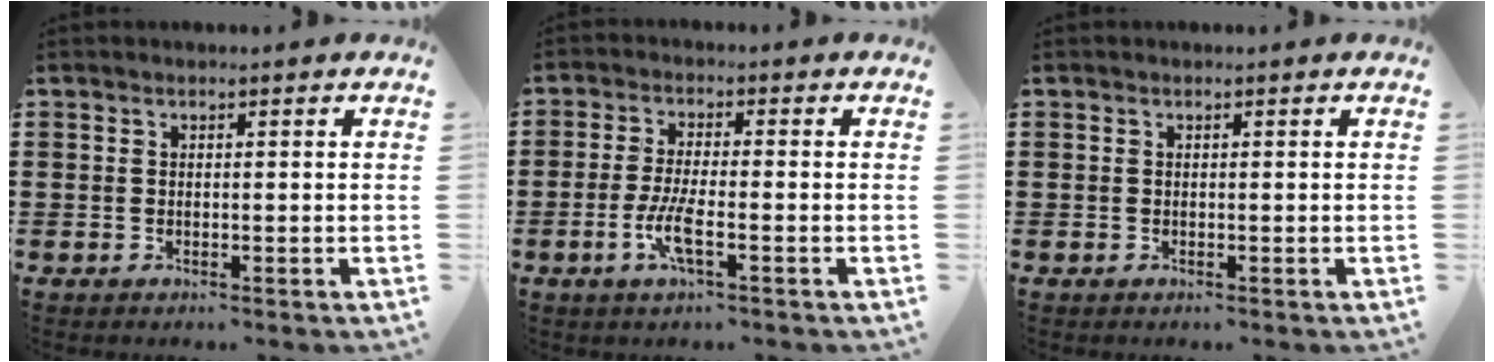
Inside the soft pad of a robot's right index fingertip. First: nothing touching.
{"total": 5.1, "force": [-1.9, 1.0, 4.6], "torque": [-0.104, -0.011, -0.042]}
{"total": 0.0}